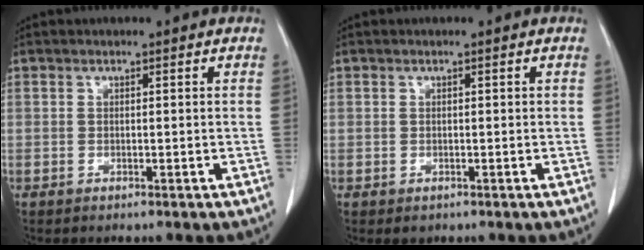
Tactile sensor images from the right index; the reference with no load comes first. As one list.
[{"total": 0.9, "force": [-0.3, 0.8, 0.1], "torque": [-0.003, 0.004, 0.001]}]